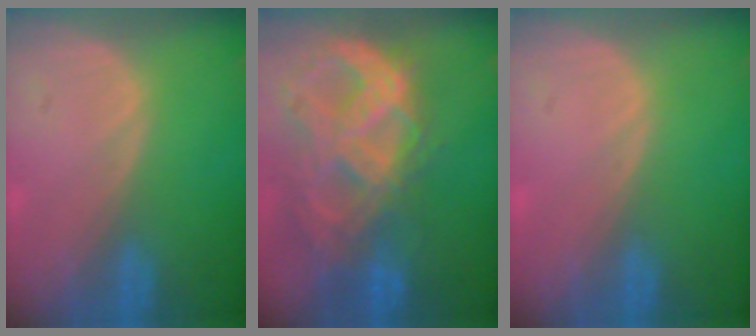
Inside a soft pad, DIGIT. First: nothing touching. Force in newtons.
{"total": 11.3, "press": 9.6, "slide": 6.0}
{"total": 0.0}